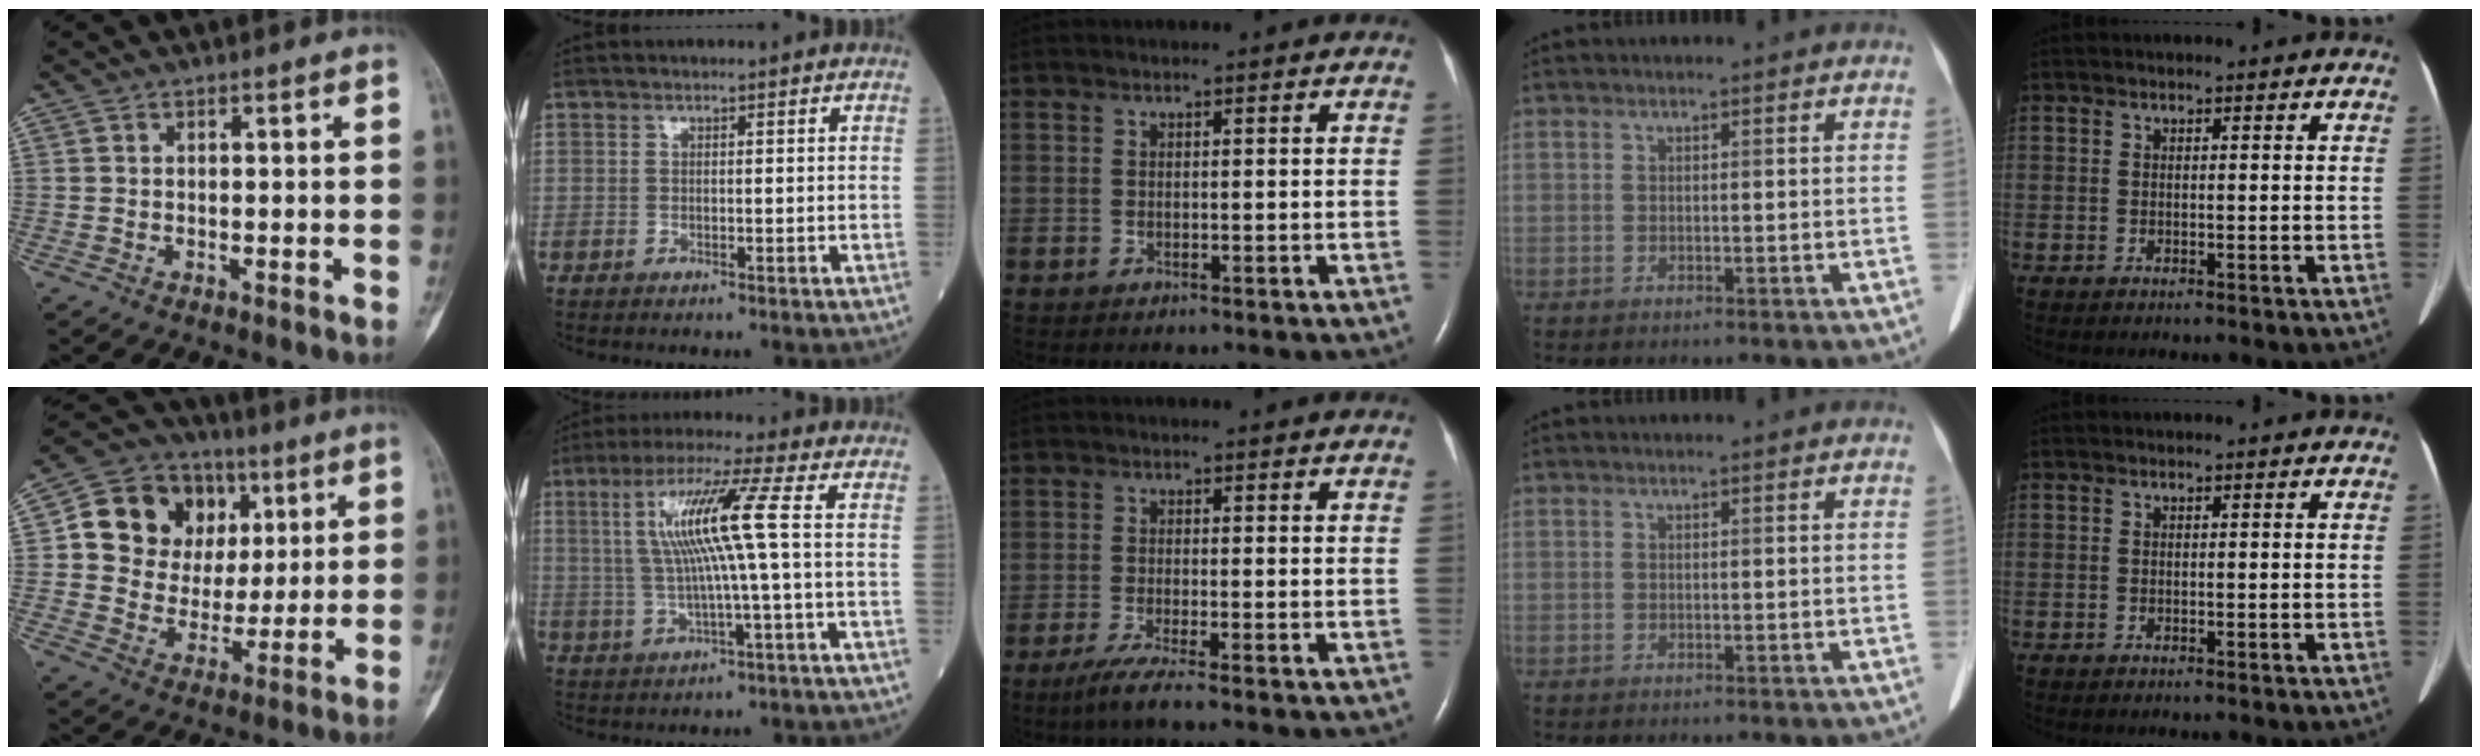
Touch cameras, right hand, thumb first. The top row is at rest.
{"thumb": {"total": 16.6, "force": [4.7, 14.0, 7.6], "torque": [-0.085, 0.014, 0.086]}, "index": {"total": 10.1, "force": [1.4, -1.0, 10.0], "torque": [-0.195, 0.013, 0.027]}, "middle": {"total": 3.7, "force": [-2.6, -0.4, 2.6], "torque": [-0.056, -0.012, -0.052]}}